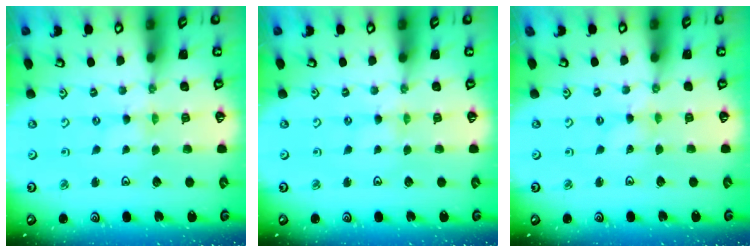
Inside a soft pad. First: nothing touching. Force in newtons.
{"total": 1.2, "press": 1.2, "slide": 0.3}
{"total": 0.0}